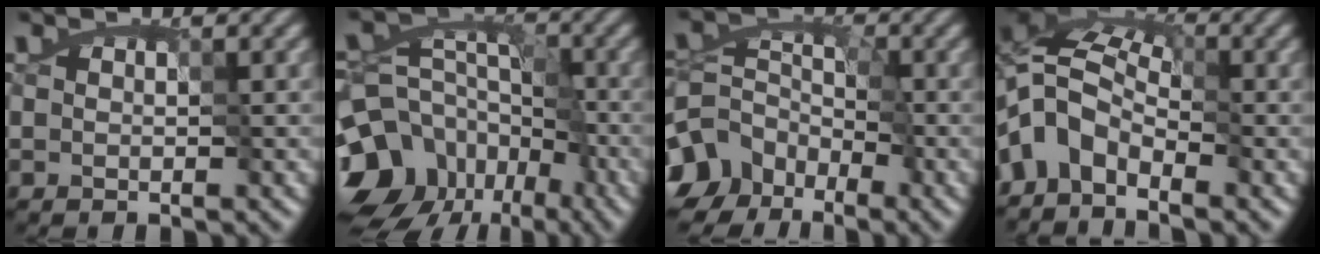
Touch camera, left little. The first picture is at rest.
{"total": 15.8, "force": [-9.1, 11.4, 6.0], "torque": [-0.124, -0.017, -0.147]}
{"total": 8.1, "force": [-5.6, 5.5, 2.1], "torque": [-0.038, -0.006, -0.104]}
{"total": 6.3, "force": [-4.9, 3.1, 2.3], "torque": [-0.042, 0.007, -0.114]}